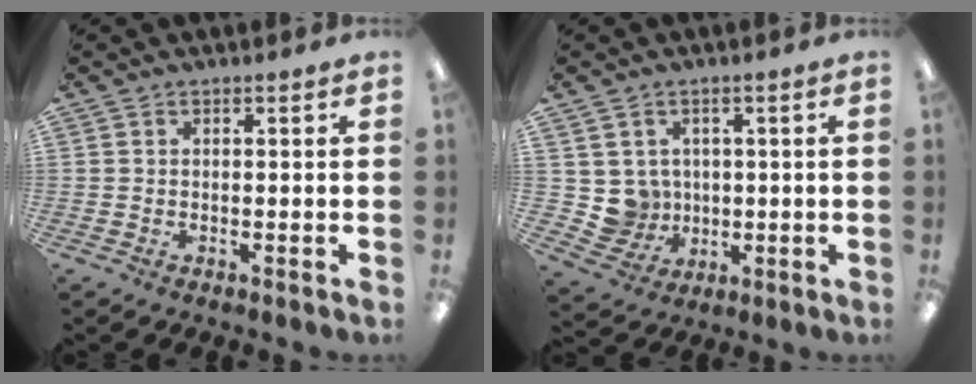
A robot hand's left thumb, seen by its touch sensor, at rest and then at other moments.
{"total": 6.3, "force": [1.7, 6.0, 0.3], "torque": [-0.024, -0.008, 0.039]}